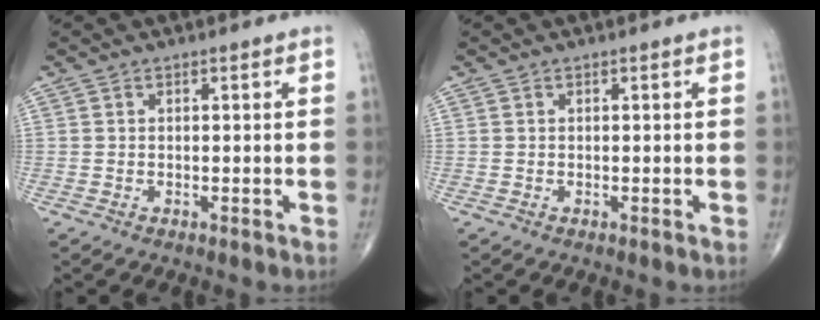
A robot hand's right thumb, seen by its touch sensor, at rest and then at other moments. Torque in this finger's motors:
{"motor_torque": [0.32, -0.44, 0.30, -0.02, -0.05]}